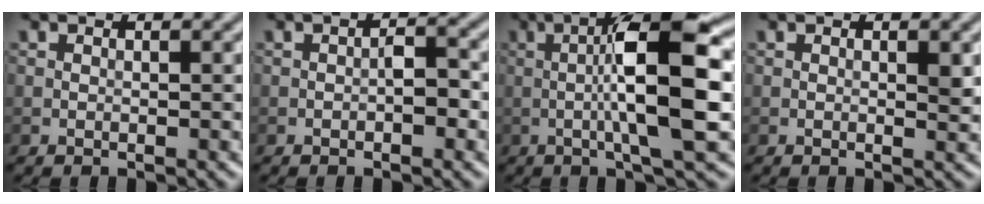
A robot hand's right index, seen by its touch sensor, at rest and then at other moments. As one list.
[{"total": 1.9, "force": [-0.6, 0.7, 1.6], "torque": [-0.023, 0.006, -0.011]}, {"total": 9.5, "force": [-0.3, 1.6, 9.4], "torque": [-0.147, 0.013, -0.009]}, {"total": 1.1, "force": [0.0, 0.2, 1.1], "torque": [-0.017, -0.003, 0.000]}]